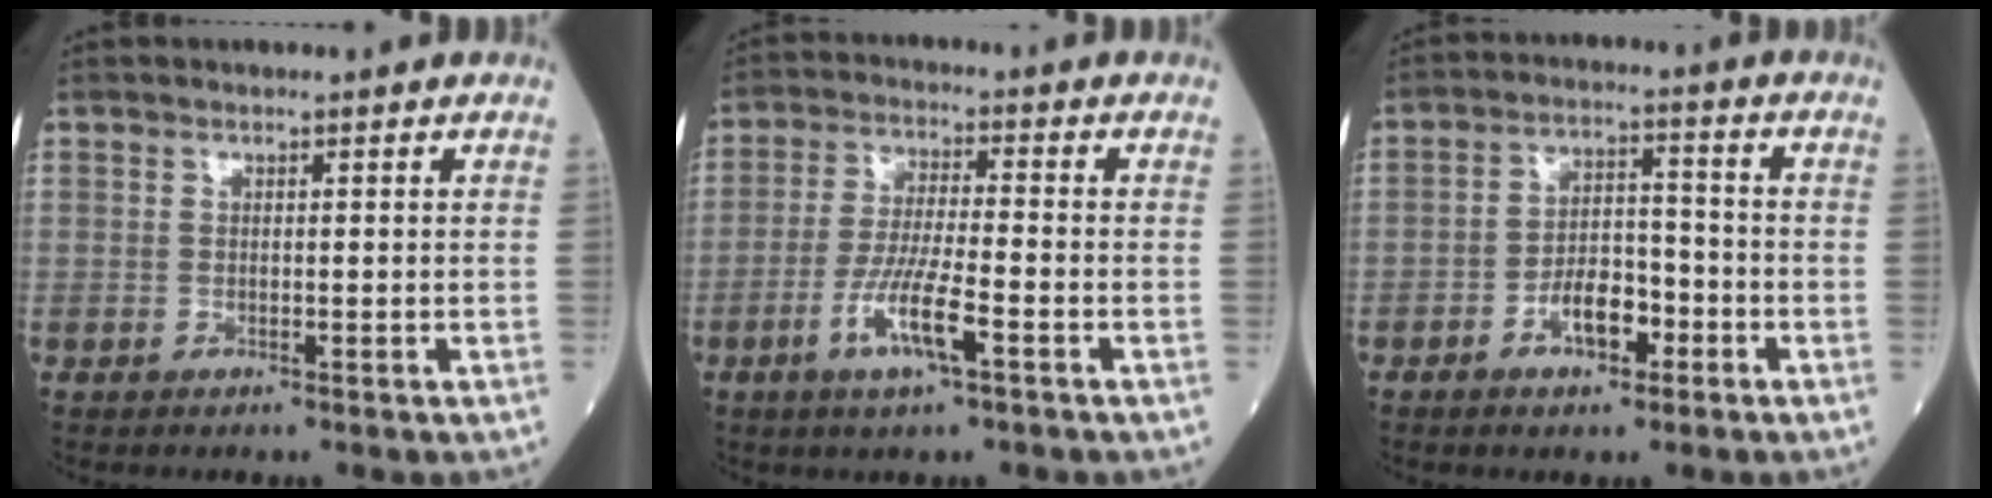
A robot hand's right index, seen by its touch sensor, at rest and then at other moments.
{"total": 8.1, "force": [-3.6, 0.8, 7.2], "torque": [-0.146, -0.008, -0.067]}
{"total": 6.6, "force": [-3.2, 3.1, 4.8], "torque": [-0.088, 0.015, -0.055]}